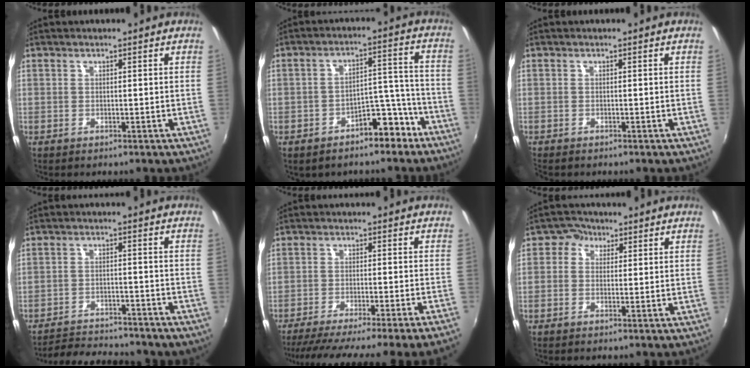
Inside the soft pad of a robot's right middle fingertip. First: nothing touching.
{"total": 9.2, "force": [-6.2, 5.4, 4.2], "torque": [-0.054, 0.047, -0.065]}
{"total": 0.9, "force": [-0.8, 0.4, 0.2], "torque": [-0.007, -0.005, -0.018]}
{"total": 12.8, "force": [-11.6, 2.7, 4.7], "torque": [-0.111, -0.008, -0.168]}
{"total": 15.7, "force": [-13.9, -2.9, 6.6], "torque": [-0.114, -0.038, -0.205]}
{"total": 2.9, "force": [0.4, 2.9, 0.4], "torque": [0.000, 0.003, -0.008]}